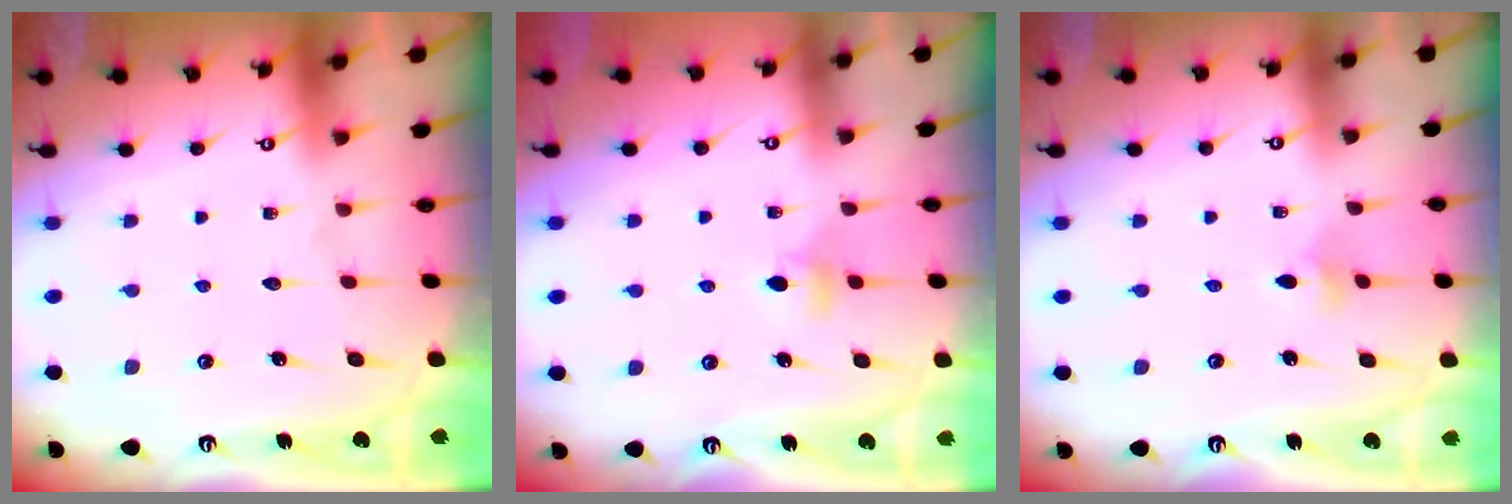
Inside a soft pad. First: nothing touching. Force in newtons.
{"total": 4.7, "press": 4.7, "slide": 0.6}
{"total": 2.6, "press": 2.6, "slide": 0.5}